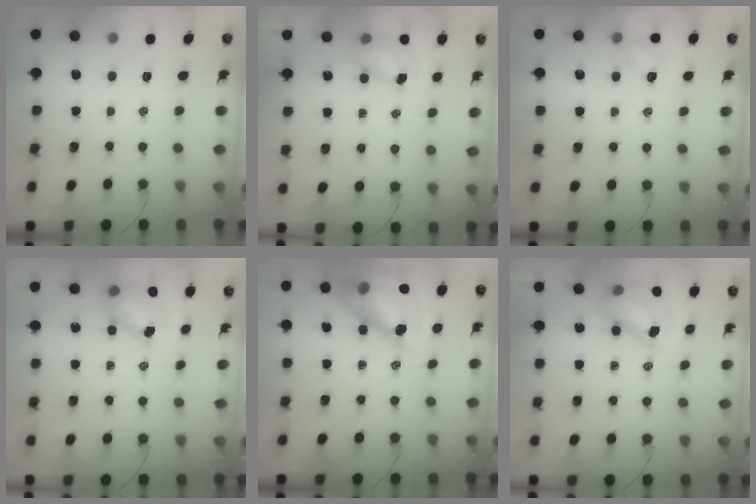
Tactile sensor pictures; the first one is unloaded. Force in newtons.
{"total": 6.7, "press": 6.6, "slide": 1.1}
{"total": 4.0, "press": 3.9, "slide": 1.0}
{"total": 6.8, "press": 6.7, "slide": 1.1}
{"total": 16.6, "press": 16.0, "slide": 4.5}
{"total": 8.6, "press": 8.3, "slide": 1.9}